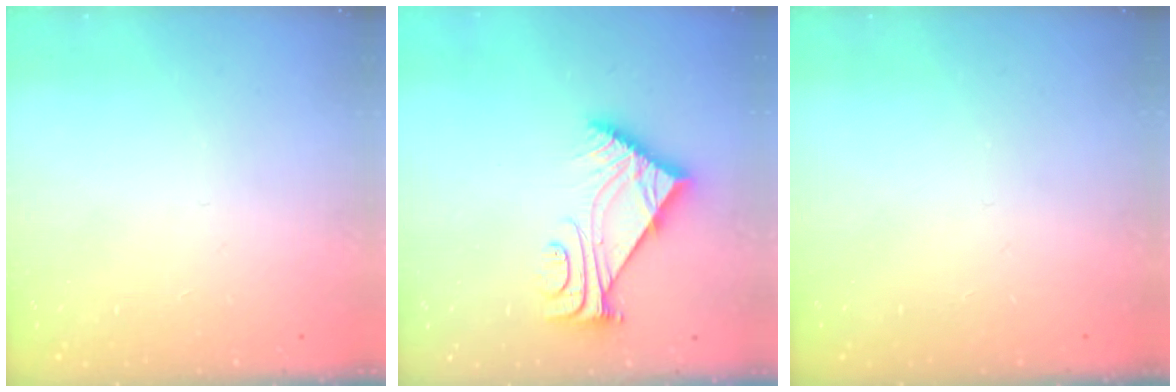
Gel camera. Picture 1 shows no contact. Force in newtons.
{"total": 7.8, "press": 7.7, "slide": 1.0}
{"total": 0.0}